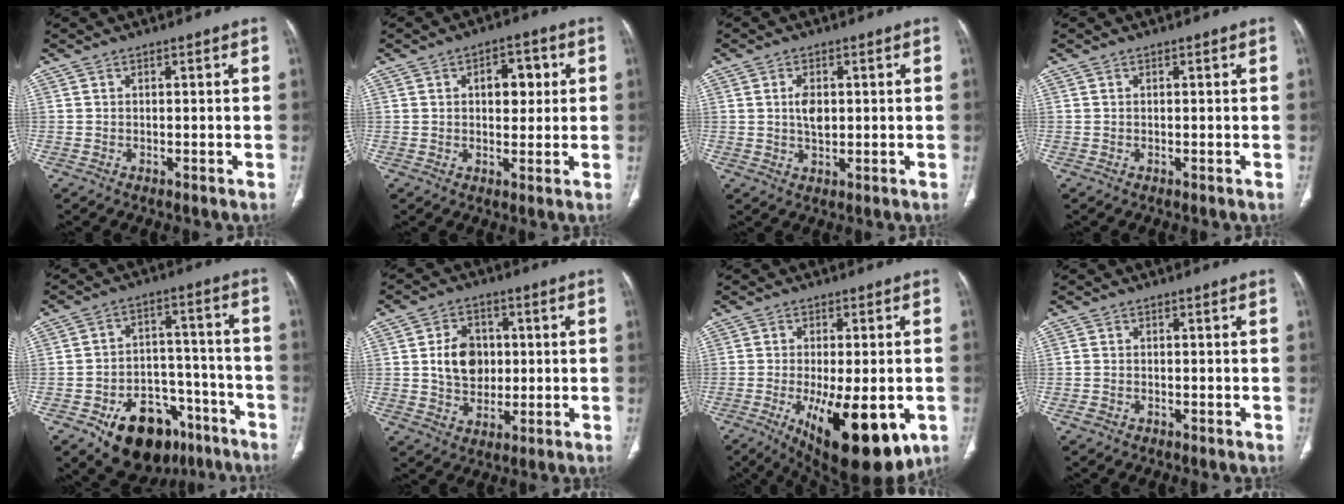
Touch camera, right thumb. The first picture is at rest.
{"total": 5.6, "force": [1.4, 3.4, 4.3], "torque": [-0.040, 0.000, 0.020]}
{"total": 3.8, "force": [0.6, 2.2, 3.1], "torque": [-0.049, -0.004, 0.013]}
{"total": 0.0}
{"total": 17.6, "force": [-10.3, 11.1, 9.0], "torque": [-0.092, 0.080, -0.147]}
{"total": 9.2, "force": [0.8, 7.2, 5.6], "torque": [-0.064, 0.002, 0.017]}
{"total": 18.6, "force": [-6.6, 7.3, 15.7], "torque": [-0.209, -0.018, -0.080]}
{"total": 1.1, "force": [-0.6, 0.9, 0.4], "torque": [-0.013, 0.006, -0.011]}